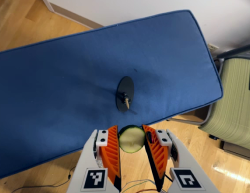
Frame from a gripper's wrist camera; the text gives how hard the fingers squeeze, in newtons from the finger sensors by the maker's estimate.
{"total": 9.7, "left": 9.8, "right": 9.6}